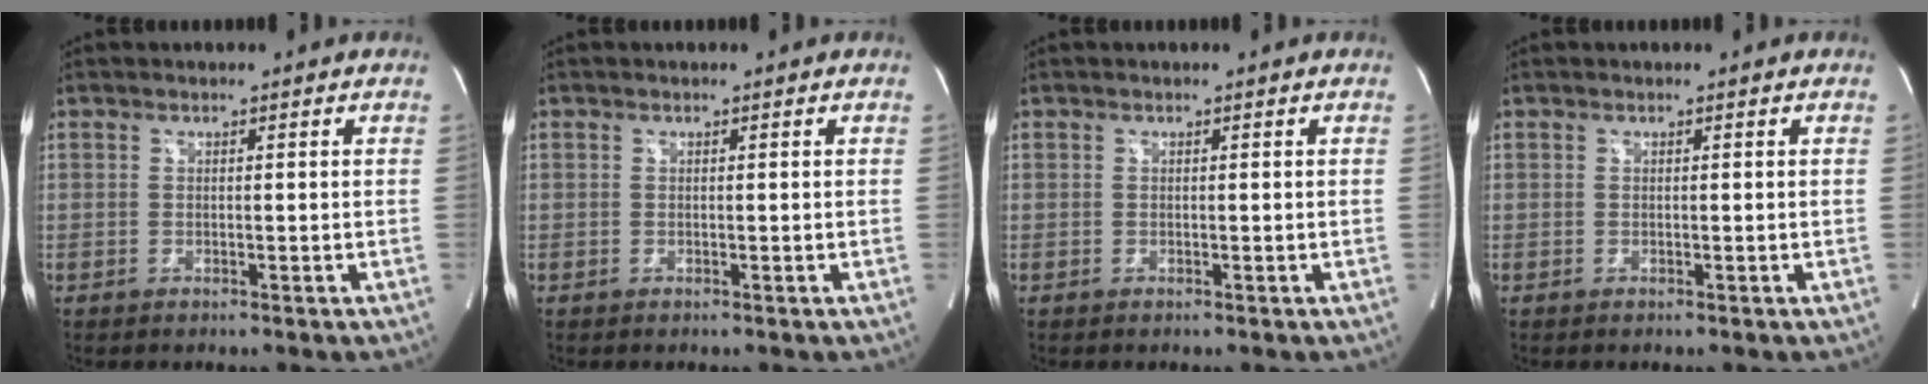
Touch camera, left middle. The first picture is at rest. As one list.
[{"total": 0.0}, {"total": 0.0}, {"total": 0.0}]